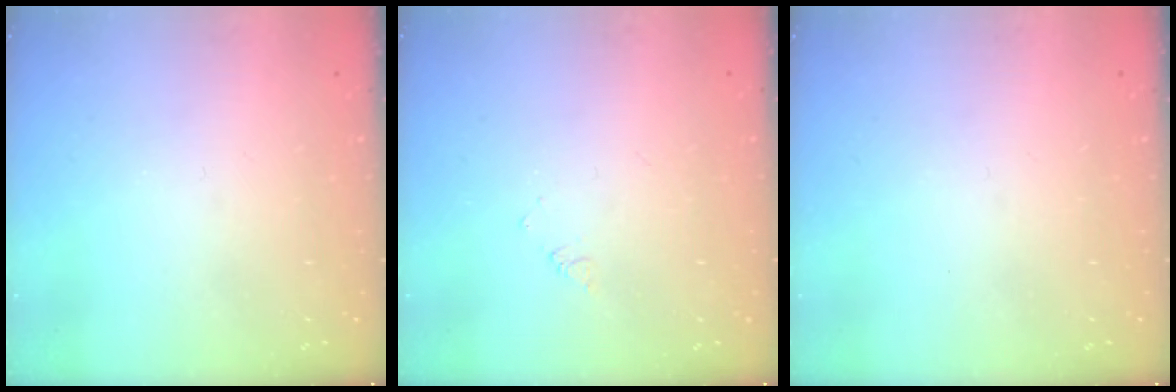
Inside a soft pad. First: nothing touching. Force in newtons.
{"total": 2.2, "press": 2.2, "slide": 0.3}
{"total": 0.0}